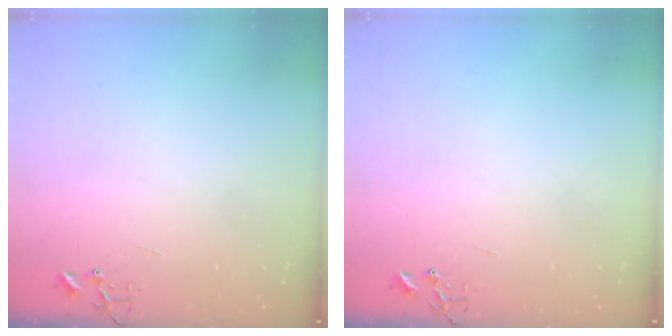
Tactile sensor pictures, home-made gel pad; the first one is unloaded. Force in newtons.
{"total": 0.0}